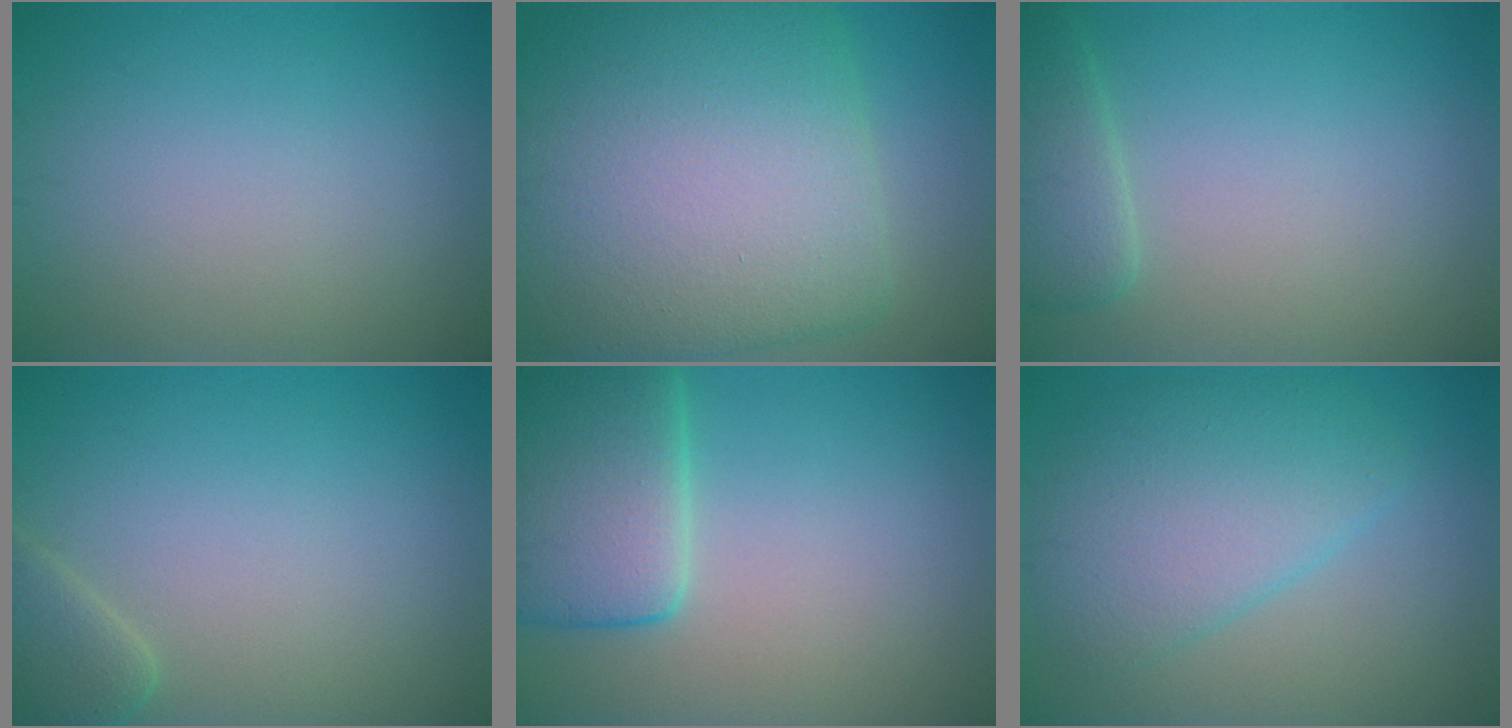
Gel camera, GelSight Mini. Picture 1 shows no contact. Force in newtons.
{"total": 15.3, "press": 15.3, "slide": 0.6}
{"total": 2.9, "press": 2.9, "slide": 0.3}
{"total": 2.6, "press": 2.6, "slide": 0.2}
{"total": 7.4, "press": 7.4, "slide": 0.5}
{"total": 5.8, "press": 5.8, "slide": 0.1}